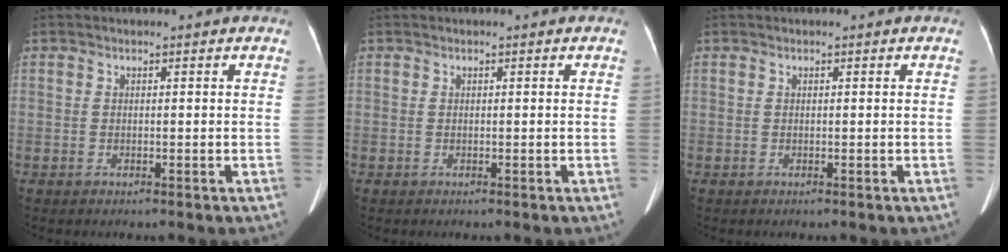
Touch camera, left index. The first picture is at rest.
{"total": 0.0}
{"total": 0.0}